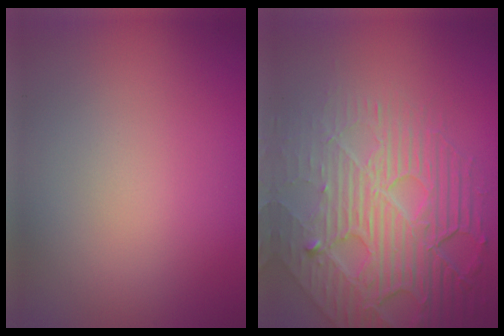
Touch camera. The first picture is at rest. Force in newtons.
{"total": 8.8, "press": 5.9, "slide": 6.5}